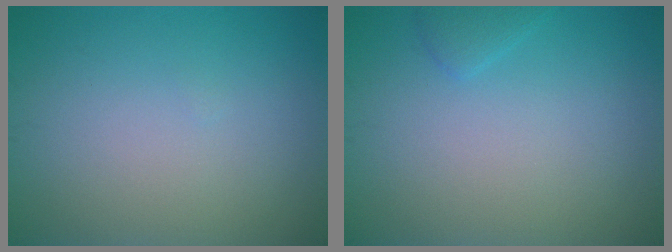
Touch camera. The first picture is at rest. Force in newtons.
{"total": 1.0, "press": 1.0, "slide": 0.1}